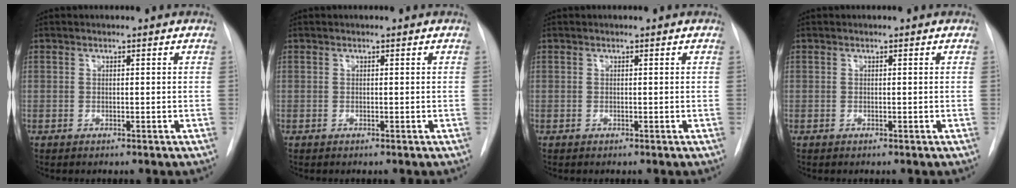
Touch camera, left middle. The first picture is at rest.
{"total": 0.0}
{"total": 0.0}
{"total": 0.0}